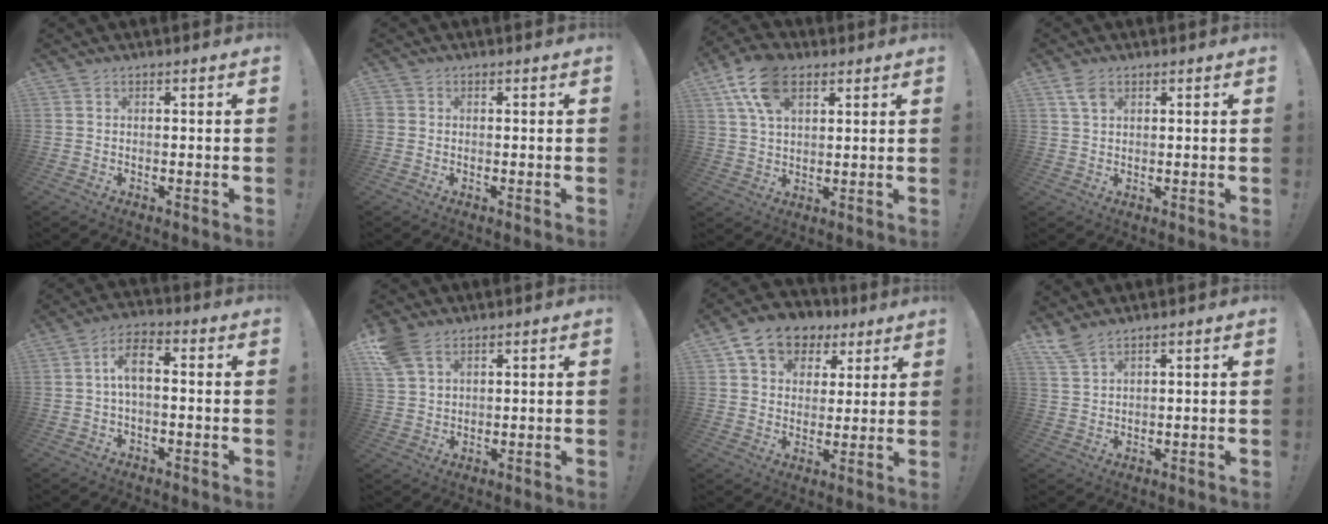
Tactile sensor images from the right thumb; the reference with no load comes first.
{"total": 1.2, "force": [-0.1, 1.1, 0.5], "torque": [-0.010, 0.004, 0.000]}
{"total": 13.2, "force": [6.4, 7.7, 8.6], "torque": [-0.157, -0.012, 0.117]}
{"total": 4.0, "force": [2.2, 2.3, 2.5], "torque": [-0.050, 0.000, 0.042]}
{"total": 6.6, "force": [0.2, 2.8, 6.0], "torque": [-0.115, 0.006, 0.005]}
{"total": 8.1, "force": [4.8, 5.0, 4.2], "torque": [-0.083, -0.013, 0.096]}
{"total": 12.1, "force": [6.8, 8.9, 4.7], "torque": [-0.078, -0.032, 0.134]}
{"total": 4.8, "force": [4.0, 1.1, 2.4], "torque": [-0.056, -0.017, 0.077]}